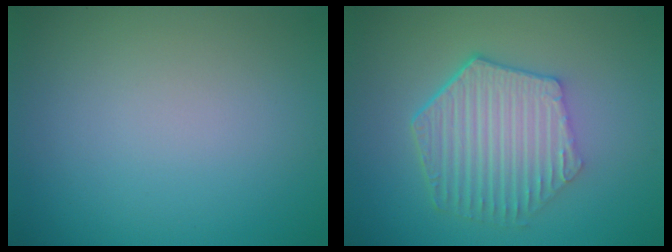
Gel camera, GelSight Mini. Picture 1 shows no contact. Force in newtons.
{"total": 6.2, "press": 4.6, "slide": 4.1}